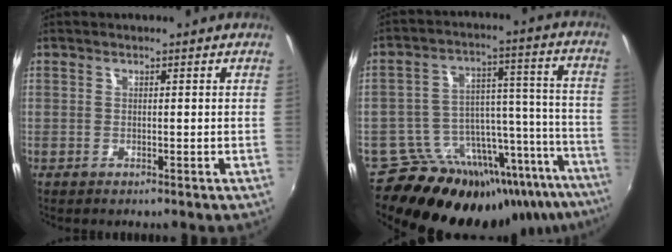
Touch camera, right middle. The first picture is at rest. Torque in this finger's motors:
{"motor_torque": [1.00, -1.14, 0.07, 0.04]}